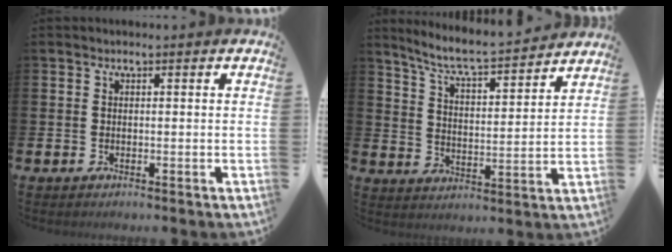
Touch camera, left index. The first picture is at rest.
{"total": 7.1, "force": [6.7, 0.4, 2.3], "torque": [-0.072, -0.049, 0.113]}